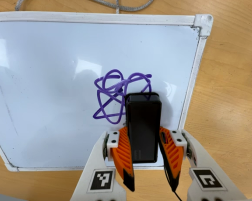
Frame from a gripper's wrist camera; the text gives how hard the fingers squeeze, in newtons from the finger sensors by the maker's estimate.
{"total": 13.6, "left": 14.7, "right": 12.5}